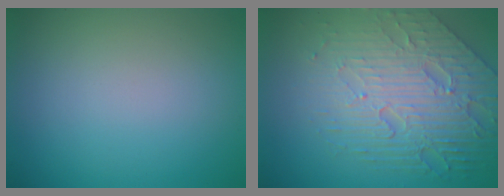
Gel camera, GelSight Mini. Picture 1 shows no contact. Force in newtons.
{"total": 8.1, "press": 5.6, "slide": 5.9}